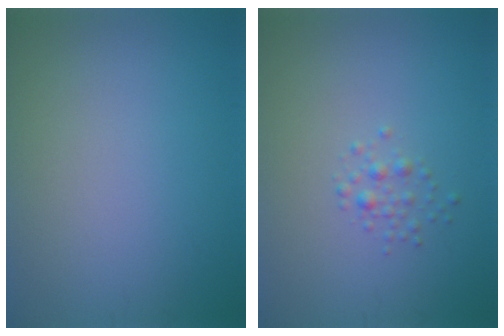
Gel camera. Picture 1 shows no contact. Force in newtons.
{"total": 1.2, "press": 1.2, "slide": 0.0}